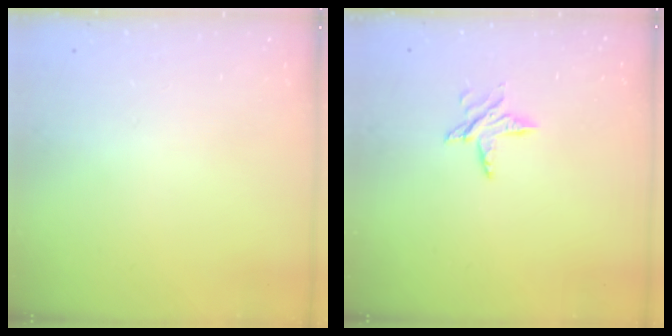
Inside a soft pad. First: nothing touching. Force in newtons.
{"total": 6.2, "press": 6.2, "slide": 0.3}